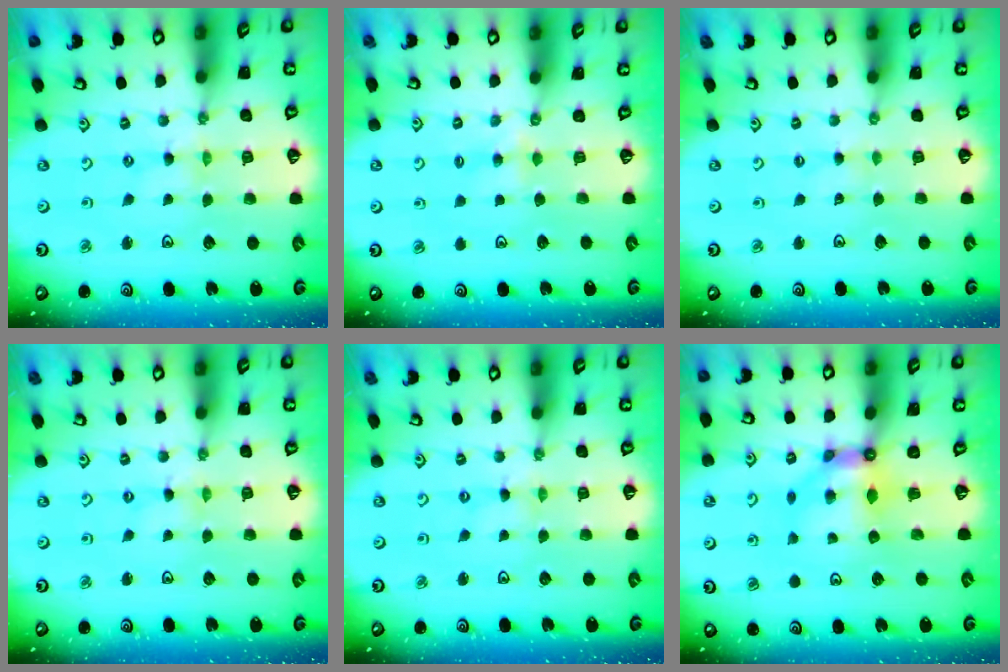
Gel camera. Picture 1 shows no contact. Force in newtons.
{"total": 3.0, "press": 2.9, "slide": 0.4}
{"total": 0.0}
{"total": 0.0}
{"total": 0.0}
{"total": 6.8, "press": 6.8, "slide": 0.6}